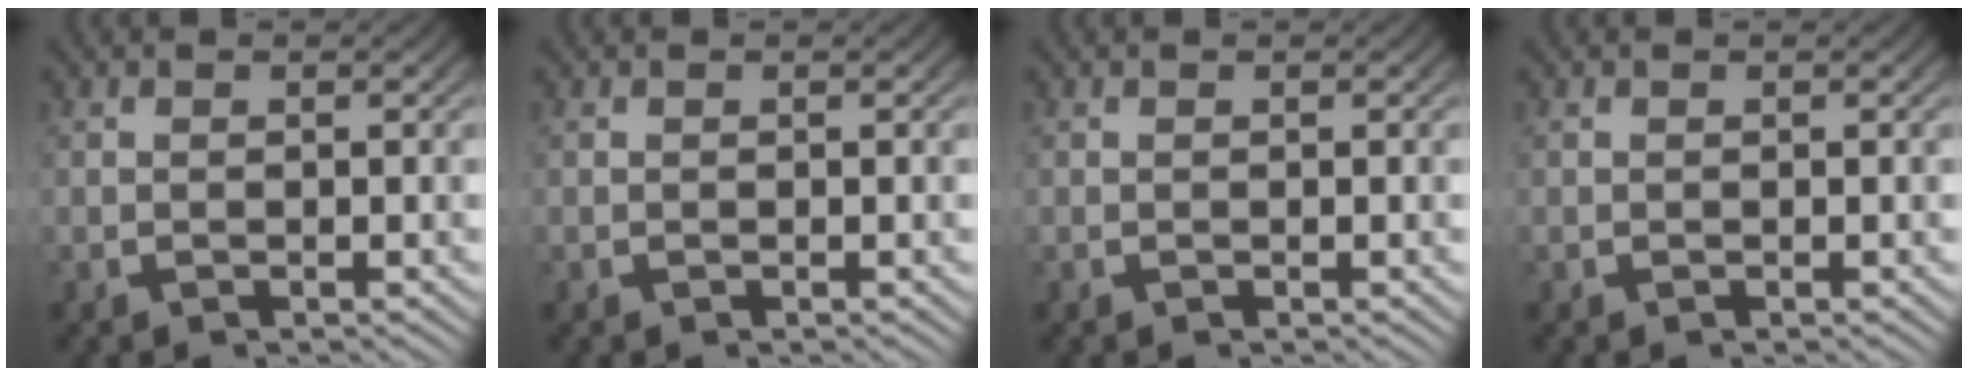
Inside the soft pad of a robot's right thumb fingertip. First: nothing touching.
{"total": 0.0}
{"total": 0.0}
{"total": 0.0}